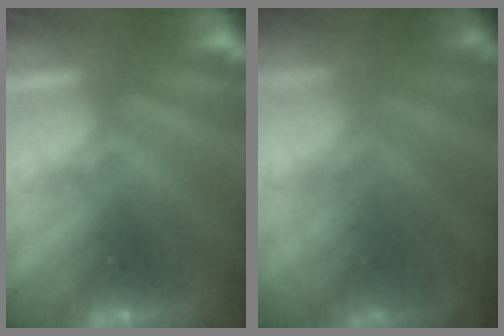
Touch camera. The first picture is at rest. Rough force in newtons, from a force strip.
{"total": 8.8}